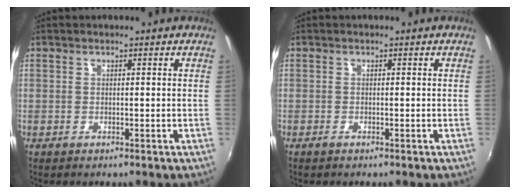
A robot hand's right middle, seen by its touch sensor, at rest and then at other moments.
{"total": 0.7, "force": [-0.6, 0.2, 0.3], "torque": [-0.007, -0.003, -0.013]}